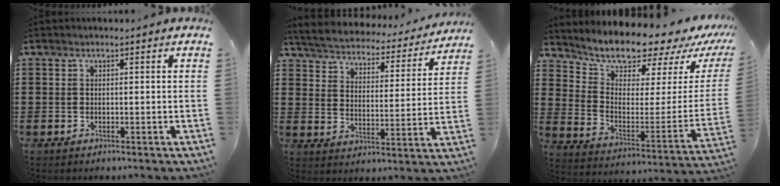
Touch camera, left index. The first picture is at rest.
{"total": 3.9, "force": [3.9, 0.3, 0.5], "torque": [-0.035, -0.031, 0.059]}
{"total": 8.6, "force": [8.2, 1.9, 1.8], "torque": [-0.053, -0.082, 0.134]}